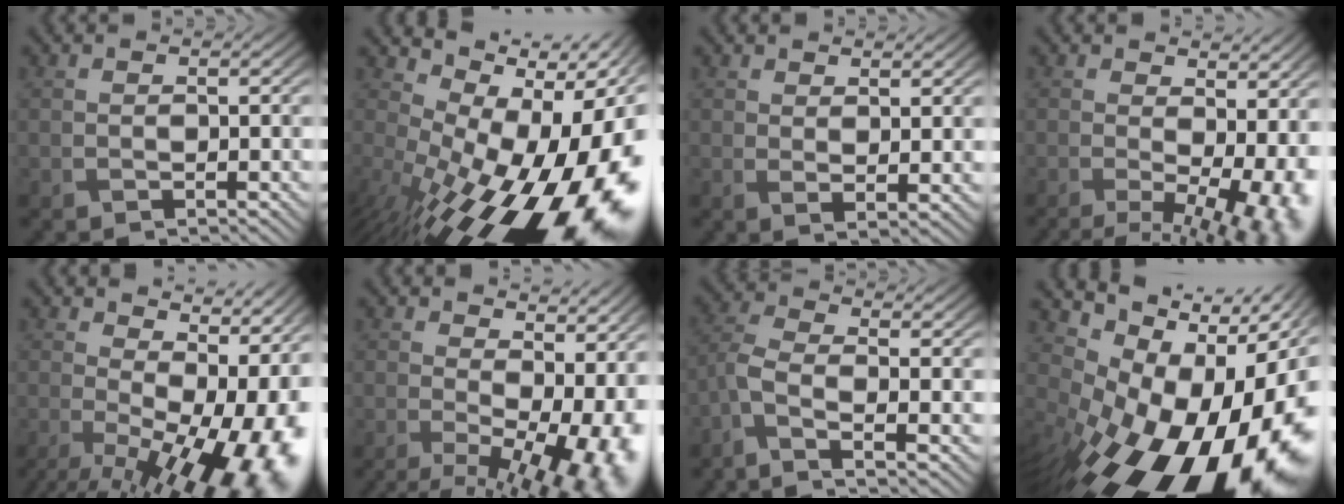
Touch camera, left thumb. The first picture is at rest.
{"total": 18.3, "force": [-0.8, 9.2, 15.8], "torque": [-0.219, -0.025, -0.002]}
{"total": 1.9, "force": [1.8, 0.0, 0.6], "torque": [-0.017, -0.001, 0.032]}
{"total": 10.4, "force": [-2.1, 4.2, 9.3], "torque": [-0.151, -0.030, -0.013]}
{"total": 16.3, "force": [-0.7, 8.5, 13.8], "torque": [-0.193, -0.046, 0.034]}
{"total": 14.0, "force": [-1.9, 6.8, 12.1], "torque": [-0.190, -0.034, 0.009]}
{"total": 4.0, "force": [-2.1, 0.8, 3.3], "torque": [-0.071, 0.003, -0.062]}
{"total": 19.5, "force": [-3.7, 11.7, 15.2], "torque": [-0.223, -0.038, -0.049]}